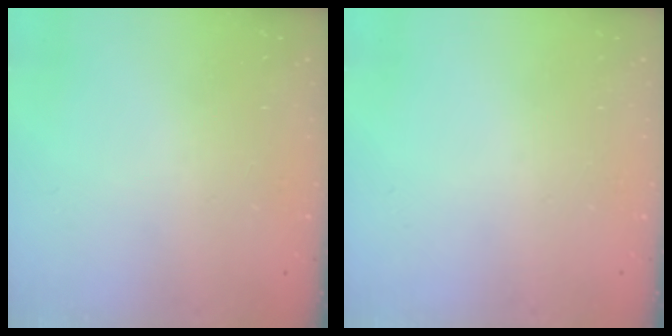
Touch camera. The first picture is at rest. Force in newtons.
{"total": 0.0}